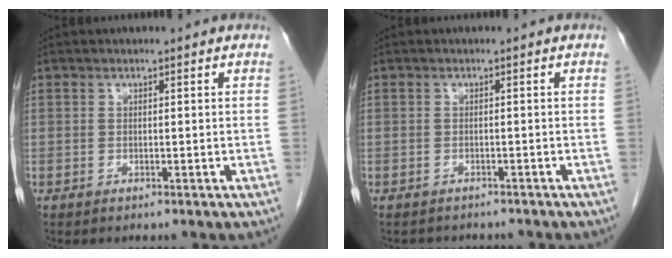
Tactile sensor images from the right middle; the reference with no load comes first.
{"total": 3.6, "force": [-3.2, 1.4, 0.5], "torque": [-0.008, -0.001, -0.039]}